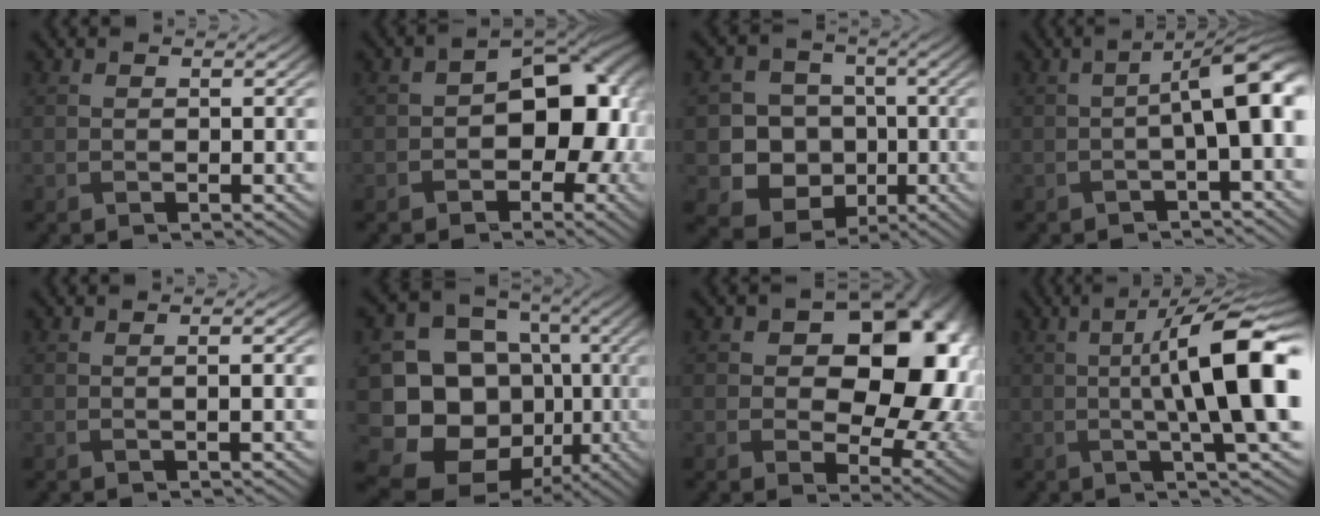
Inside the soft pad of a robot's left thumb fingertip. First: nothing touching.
{"total": 9.8, "force": [-1.2, 6.4, 7.3], "torque": [-0.087, -0.006, -0.021]}
{"total": 9.0, "force": [-1.6, 8.1, 3.5], "torque": [-0.082, -0.019, -0.054]}
{"total": 6.4, "force": [-0.2, 1.6, 6.2], "torque": [-0.084, 0.006, -0.002]}
{"total": 1.6, "force": [0.1, 0.3, 1.6], "torque": [-0.026, 0.005, -0.003]}
{"total": 16.1, "force": [-4.1, 13.6, 7.4], "torque": [-0.174, -0.039, -0.079]}
{"total": 16.9, "force": [2.7, 11.4, 12.2], "torque": [-0.128, -0.011, 0.052]}
{"total": 13.4, "force": [0.5, 3.0, 13.0], "torque": [-0.189, 0.003, 0.015]}